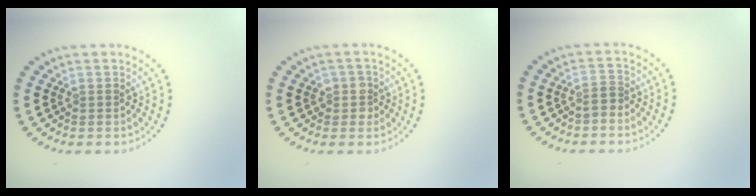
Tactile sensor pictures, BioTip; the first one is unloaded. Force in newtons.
{"total": 1.5, "press": 1.4, "slide": 0.6}
{"total": 1.0, "press": 0.8, "slide": 0.7}